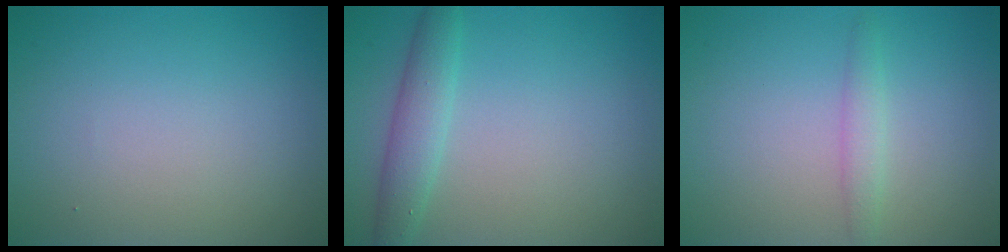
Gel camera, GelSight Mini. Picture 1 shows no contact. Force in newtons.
{"total": 2.8, "press": 2.8, "slide": 0.1}
{"total": 1.4, "press": 1.4, "slide": 0.1}